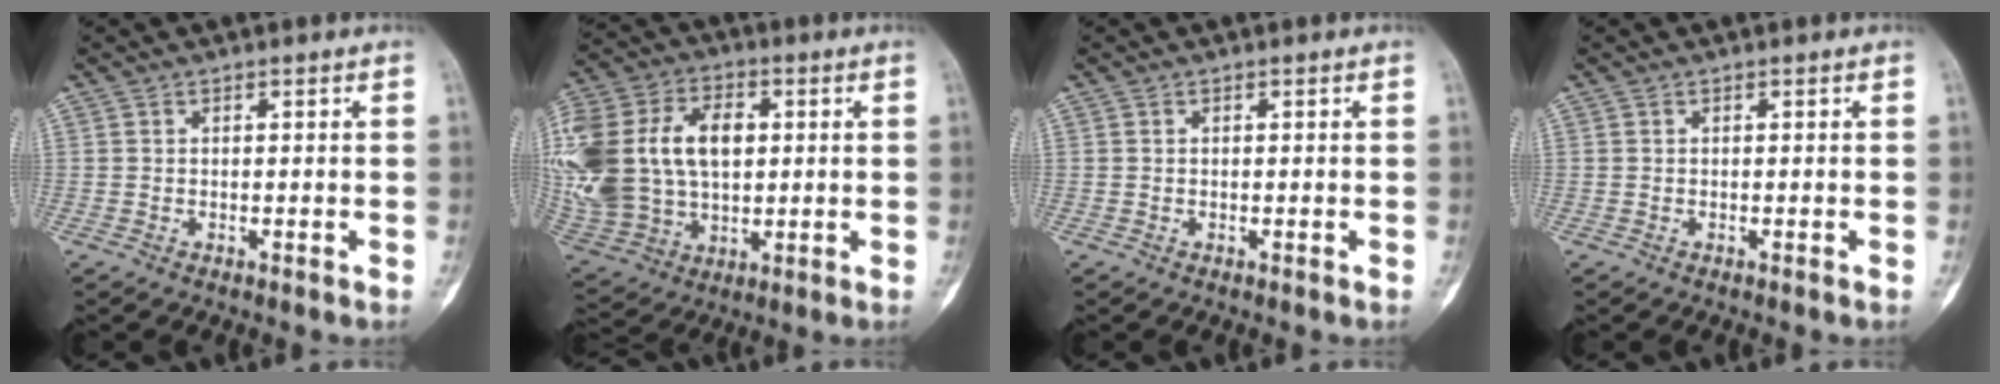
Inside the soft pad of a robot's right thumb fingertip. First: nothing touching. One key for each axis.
{"total": 28.6, "fx": 3.8, "fy": 19.5, "fz": 20.6, "tx": -0.468, "ty": 0.033, "tz": 0.086}
{"total": 0.0}
{"total": 0.0}